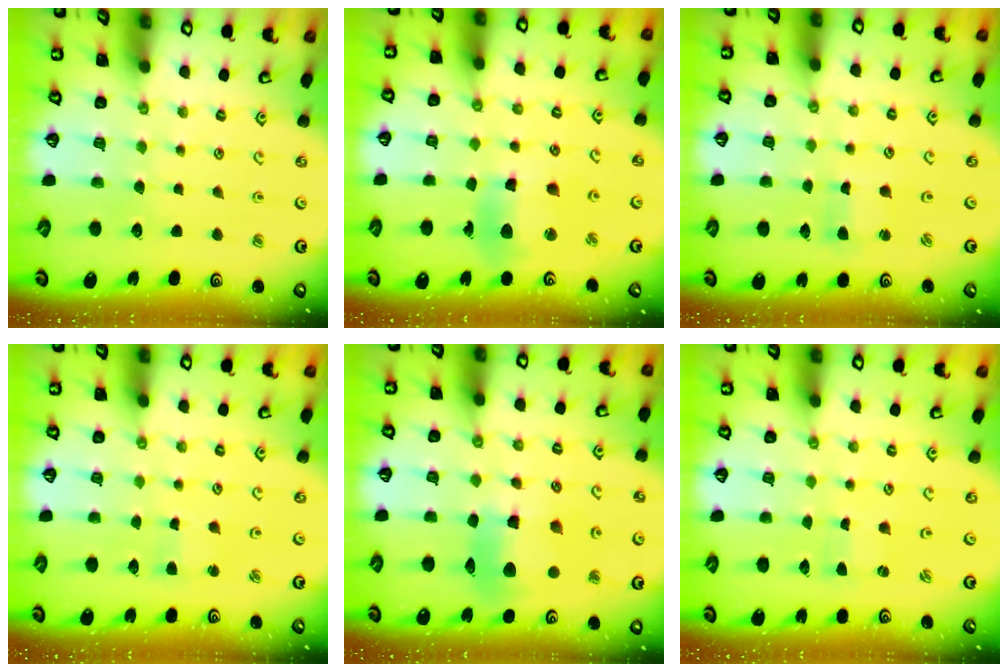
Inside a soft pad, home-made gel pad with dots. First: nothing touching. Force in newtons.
{"total": 11.2, "press": 11.1, "slide": 1.5}
{"total": 1.4, "press": 1.4, "slide": 0.2}
{"total": 2.1, "press": 2.1, "slide": 0.2}
{"total": 12.2, "press": 12.1, "slide": 1.5}
{"total": 0.0}